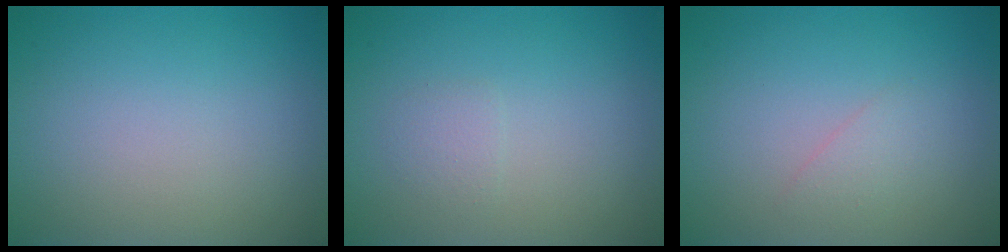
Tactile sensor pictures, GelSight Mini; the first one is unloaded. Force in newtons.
{"total": 0.9, "press": 0.9, "slide": 0.1}
{"total": 1.0, "press": 1.0, "slide": 0.0}